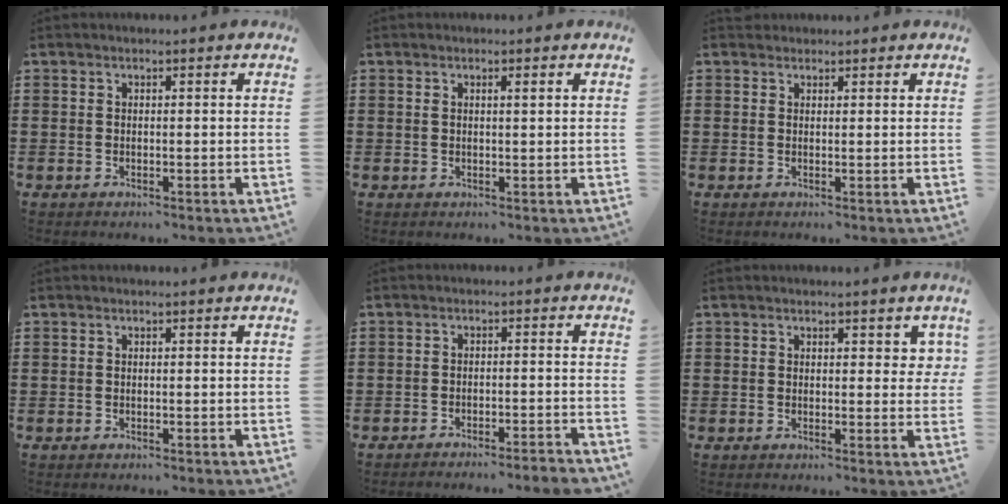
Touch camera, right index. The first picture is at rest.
{"total": 1.0, "force": [0.3, 0.2, 0.9], "torque": [-0.018, 0.002, 0.005]}
{"total": 1.1, "force": [0.9, 0.5, -0.1], "torque": [0.000, 0.001, 0.019]}
{"total": 0.0}
{"total": 2.4, "force": [-2.4, -0.3, 0.5], "torque": [-0.010, 0.001, -0.051]}
{"total": 2.3, "force": [1.2, 1.5, 1.2], "torque": [-0.004, 0.001, 0.016]}